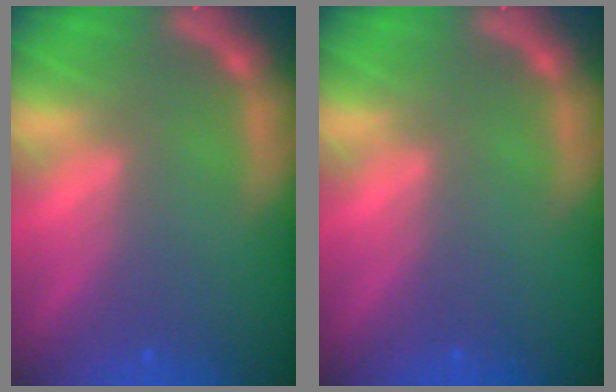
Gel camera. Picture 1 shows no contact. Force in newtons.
{"total": 0.0}